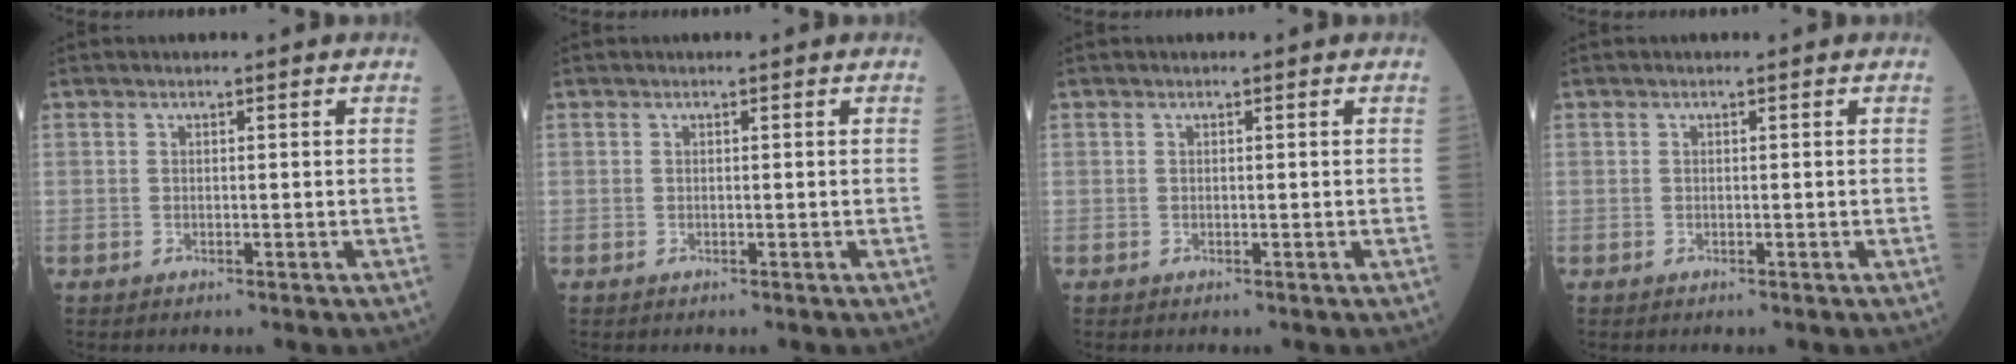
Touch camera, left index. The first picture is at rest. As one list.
[{"total": 0.0}, {"total": 0.0}, {"total": 0.0}]